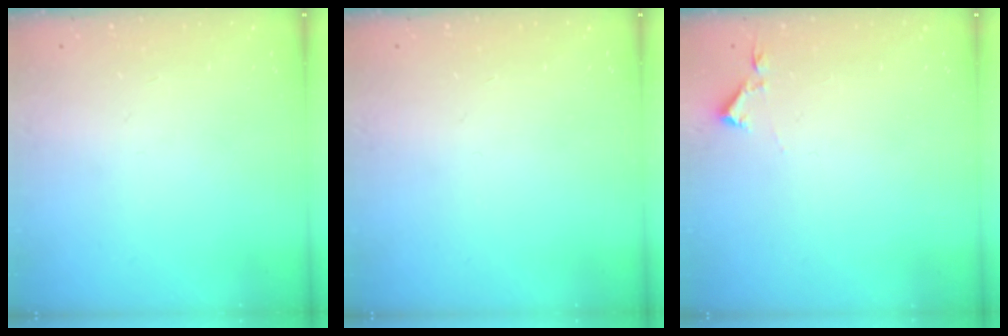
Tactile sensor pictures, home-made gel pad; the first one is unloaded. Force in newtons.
{"total": 0.0}
{"total": 2.9, "press": 2.9, "slide": 0.5}